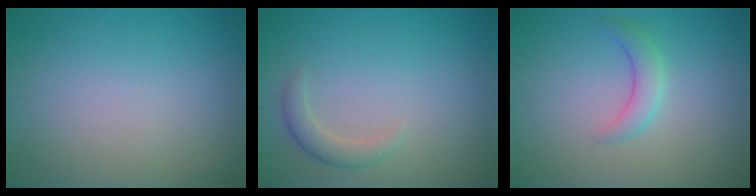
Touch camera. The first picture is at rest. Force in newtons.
{"total": 1.8, "press": 1.8, "slide": 0.3}
{"total": 2.1, "press": 2.1, "slide": 0.1}